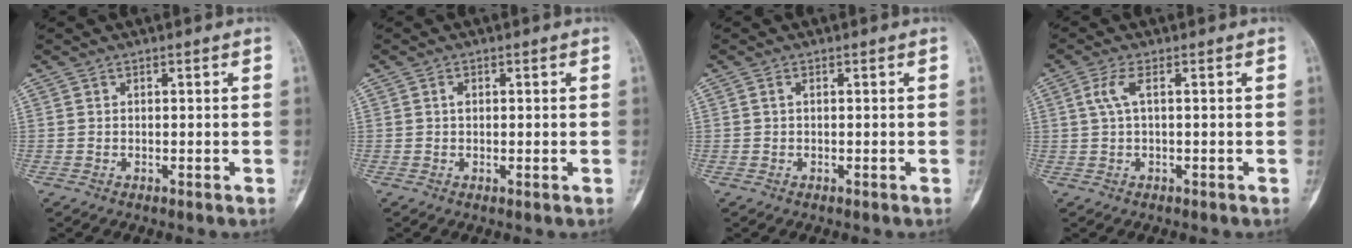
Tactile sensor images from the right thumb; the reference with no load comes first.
{"total": 1.3, "force": [0.2, 0.7, 1.1], "torque": [-0.014, -0.001, 0.000]}
{"total": 0.6, "force": [0.1, 0.3, 0.5], "torque": [-0.012, 0.001, 0.000]}
{"total": 3.1, "force": [0.6, 0.8, 2.9], "torque": [-0.080, 0.011, 0.014]}